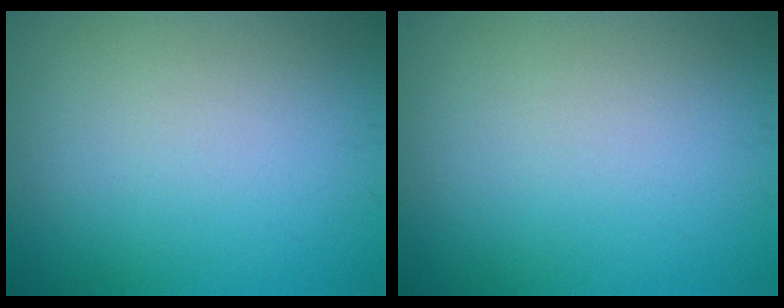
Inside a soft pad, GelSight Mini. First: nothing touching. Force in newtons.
{"total": 0.0}